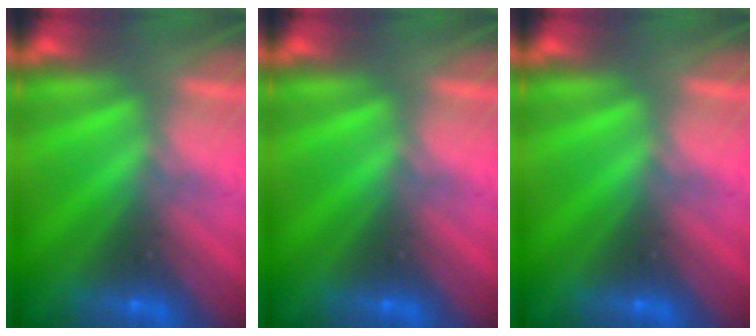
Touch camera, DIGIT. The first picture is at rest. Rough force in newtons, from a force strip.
{"total": 0.0}
{"total": 0.0}